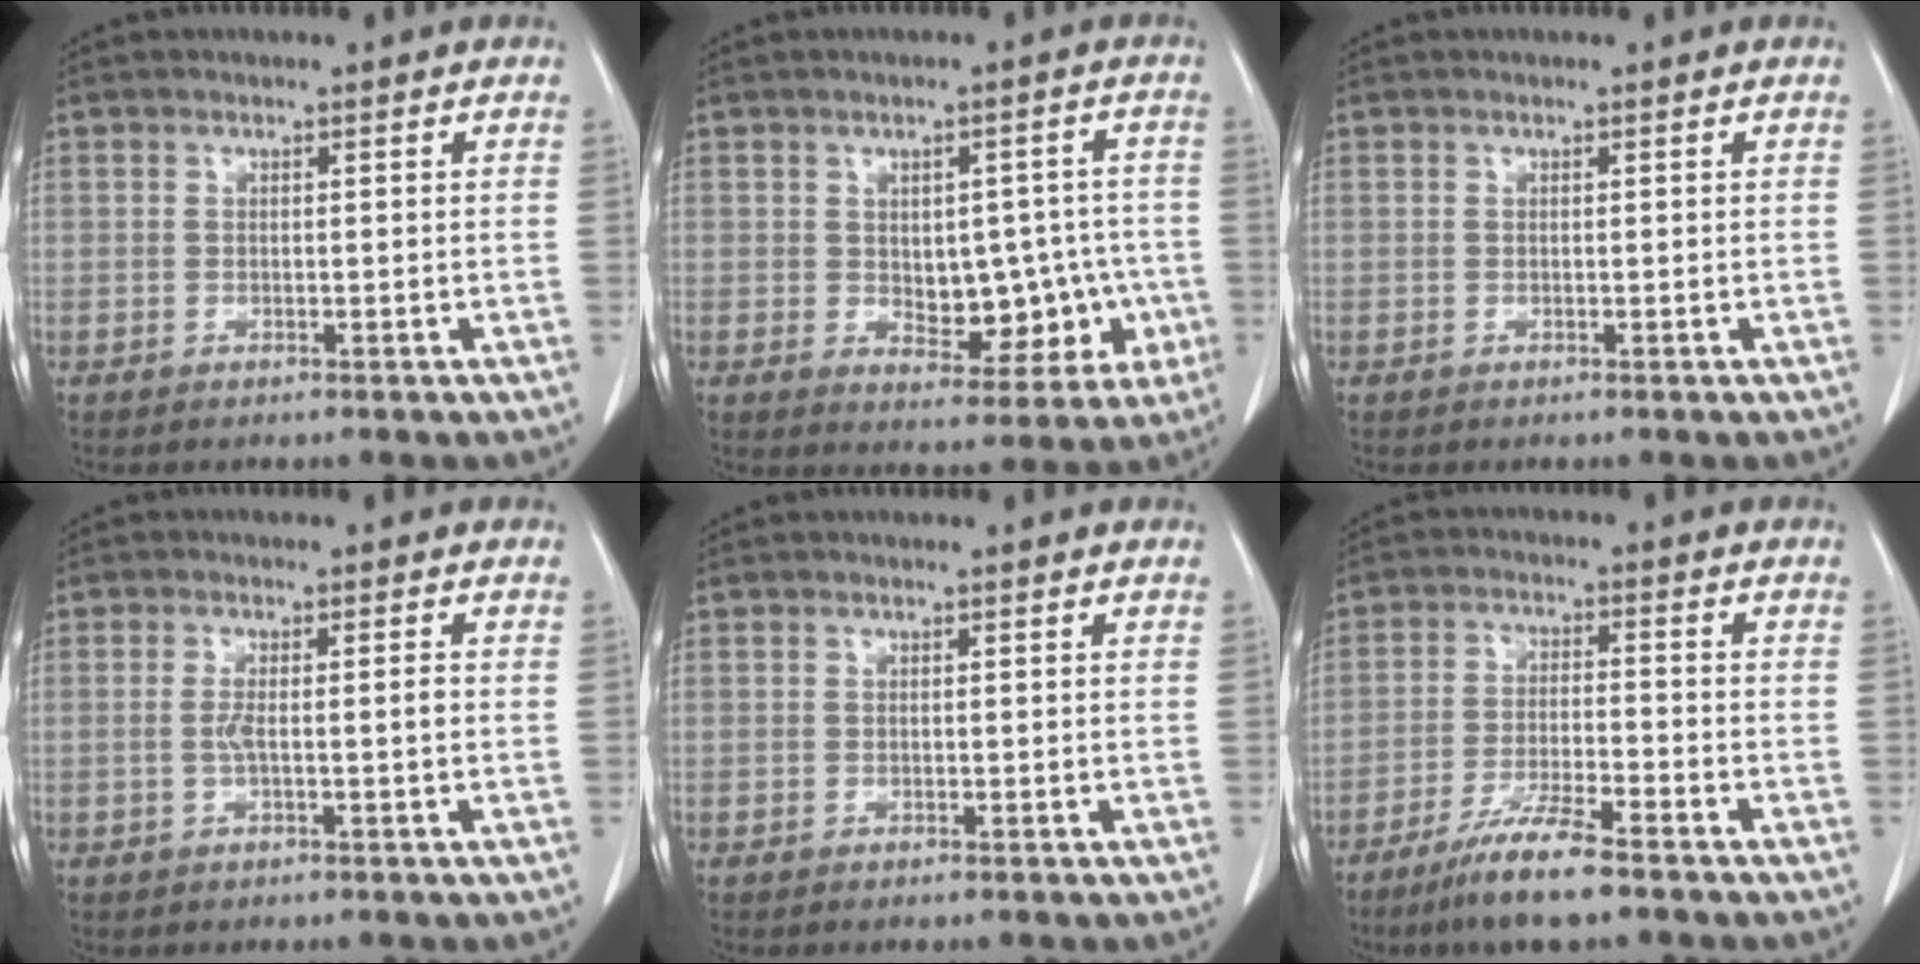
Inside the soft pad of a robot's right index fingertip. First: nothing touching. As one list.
[{"total": 9.6, "force": [-1.1, 5.8, 7.6], "torque": [-0.080, 0.022, 0.008]}, {"total": 0.0}, {"total": 2.4, "force": [-0.3, 0.2, 2.4], "torque": [-0.043, 0.002, -0.003]}, {"total": 0.0}, {"total": 8.1, "force": [-6.0, 0.3, 5.5], "torque": [-0.110, -0.021, -0.112]}]